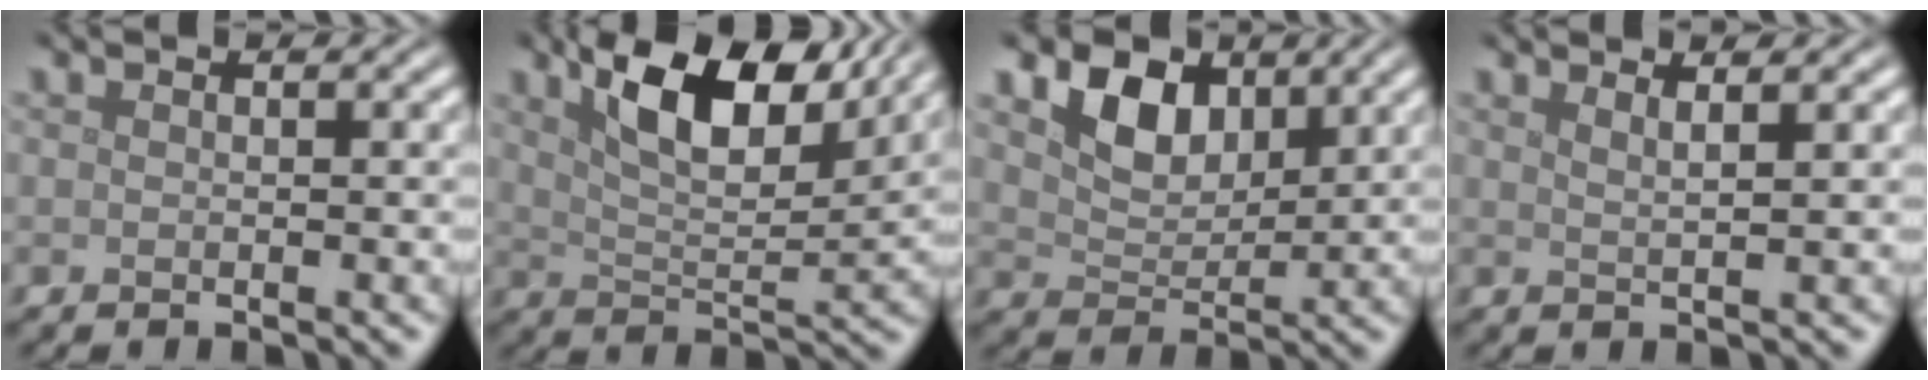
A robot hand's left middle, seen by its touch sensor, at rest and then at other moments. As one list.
[{"total": 10.4, "force": [6.1, 4.0, 7.4], "torque": [-0.129, 0.013, 0.105]}, {"total": 4.7, "force": [2.5, 3.0, 2.6], "torque": [-0.061, -0.003, 0.040]}, {"total": 2.2, "force": [1.5, 0.7, 1.5], "torque": [-0.003, 0.007, -0.002]}]